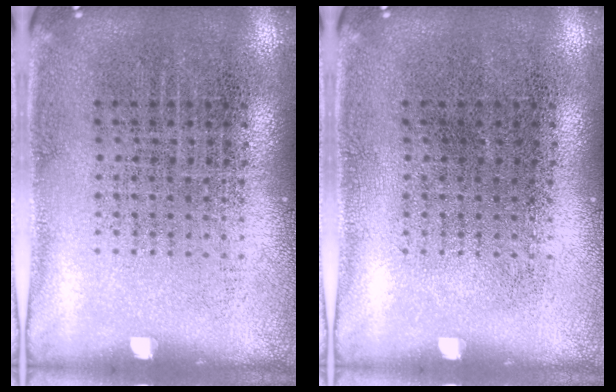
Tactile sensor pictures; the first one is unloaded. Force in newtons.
{"total": 0.0}